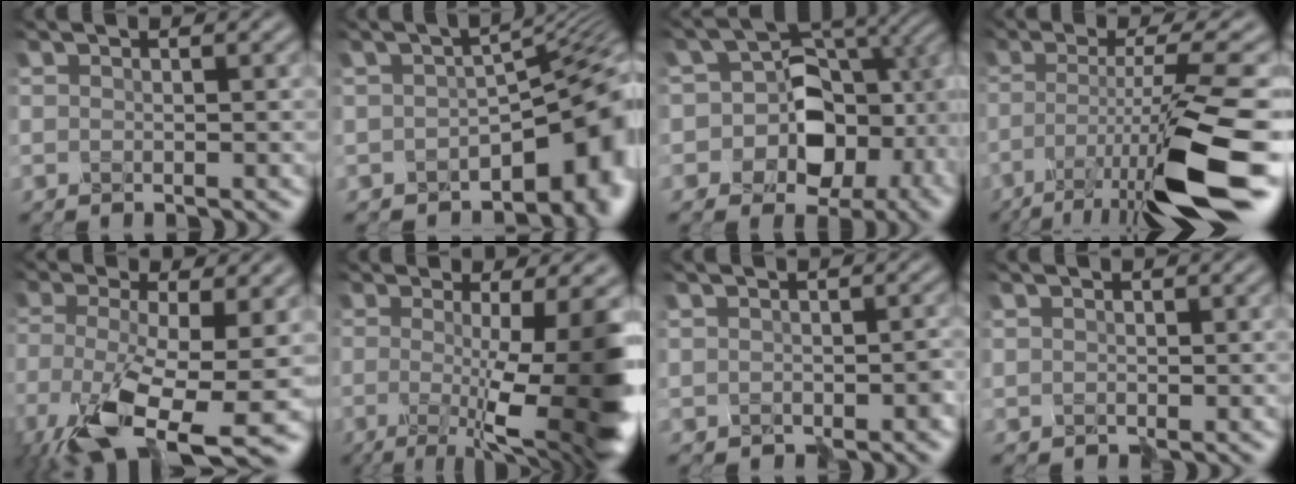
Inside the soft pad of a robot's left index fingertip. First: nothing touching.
{"total": 10.5, "force": [-4.0, 5.8, 7.8], "torque": [-0.066, -0.013, -0.060]}
{"total": 10.0, "force": [-1.9, 8.1, 5.6], "torque": [-0.054, 0.007, -0.036]}
{"total": 11.2, "force": [-5.3, 1.6, 9.7], "torque": [-0.159, 0.003, -0.095]}
{"total": 10.3, "force": [-5.1, 3.2, 8.4], "torque": [-0.181, -0.024, -0.093]}
{"total": 11.3, "force": [-0.3, 3.2, 10.8], "torque": [-0.139, -0.002, -0.005]}
{"total": 2.3, "force": [0.2, 2.0, 1.1], "torque": [-0.007, 0.003, -0.005]}
{"total": 1.2, "force": [0.9, 0.9, -0.1], "torque": [0.004, 0.005, 0.007]}